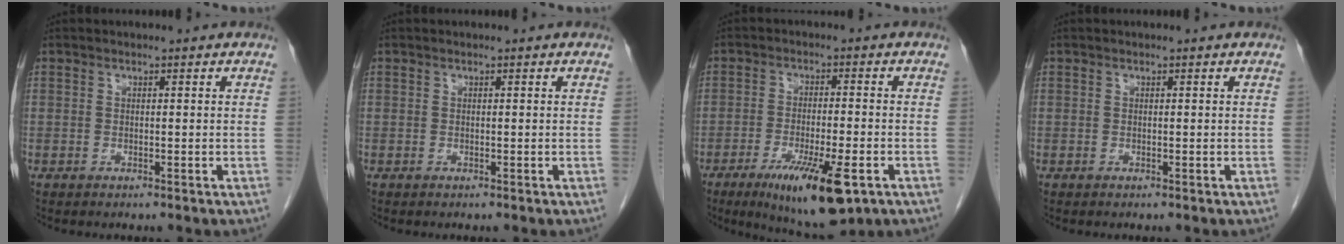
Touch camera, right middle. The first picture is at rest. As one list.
[{"total": 0.0}, {"total": 12.4, "force": [-6.5, 2.5, 10.3], "torque": [-0.167, -0.026, -0.096]}, {"total": 0.0}]